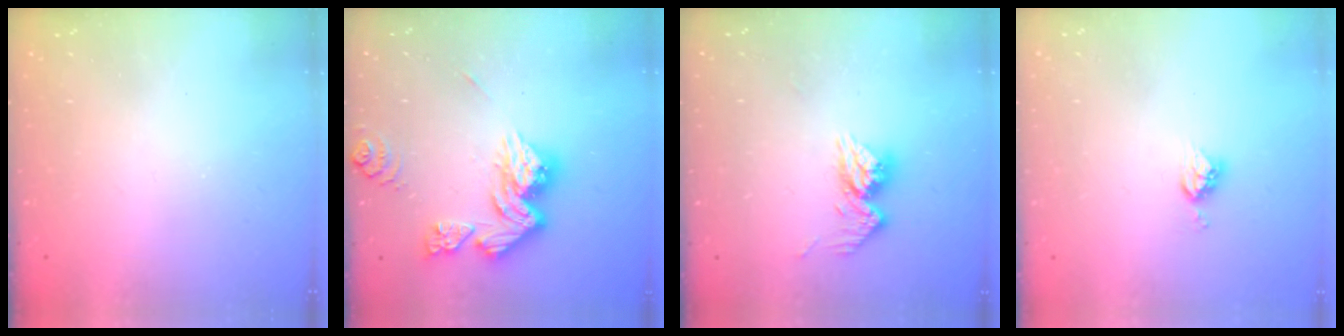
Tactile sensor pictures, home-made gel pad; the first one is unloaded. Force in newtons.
{"total": 14.6, "press": 14.5, "slide": 1.5}
{"total": 10.3, "press": 10.3, "slide": 0.9}
{"total": 5.4, "press": 5.4, "slide": 0.1}